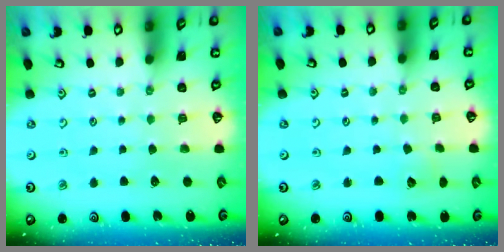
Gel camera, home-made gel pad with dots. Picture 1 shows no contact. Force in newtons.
{"total": 4.8, "press": 4.8, "slide": 0.3}